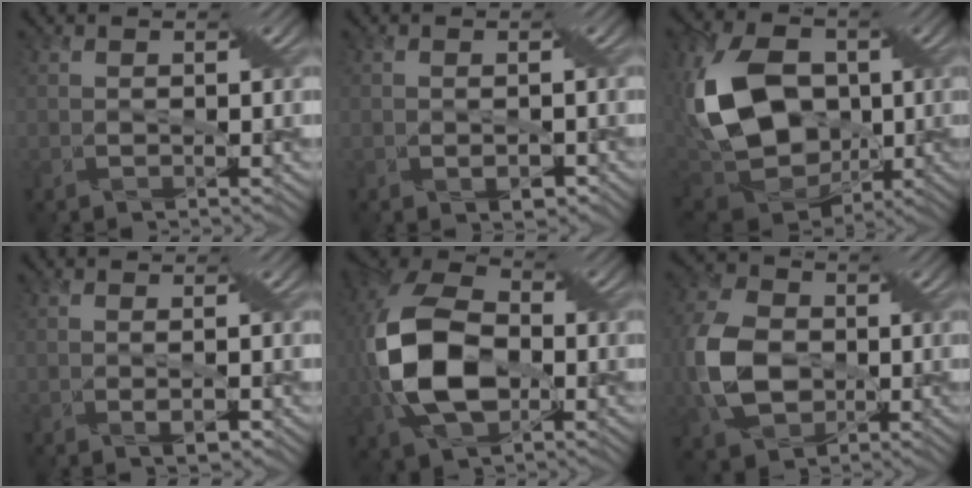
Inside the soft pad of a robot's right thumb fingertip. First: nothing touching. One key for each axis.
{"total": 1.8, "fx": -0.9, "fy": 1.1, "fz": 1.2, "tx": -0.021, "ty": -0.010, "tz": -0.010}
{"total": 16.6, "fx": 0.2, "fy": 11.5, "fz": 11.9, "tx": -0.295, "ty": -0.014, "tz": 0.006}
{"total": 2.1, "fx": -1.0, "fy": 0.3, "fz": 1.9, "tx": -0.036, "ty": -0.011, "tz": -0.012}
{"total": 14.3, "fx": -2.4, "fy": 8.7, "fz": 11.1, "tx": -0.287, "ty": -0.018, "tz": -0.050}
{"total": 9.7, "fx": -1.6, "fy": 7.0, "fz": 6.6, "tx": -0.185, "ty": -0.005, "tz": -0.033}